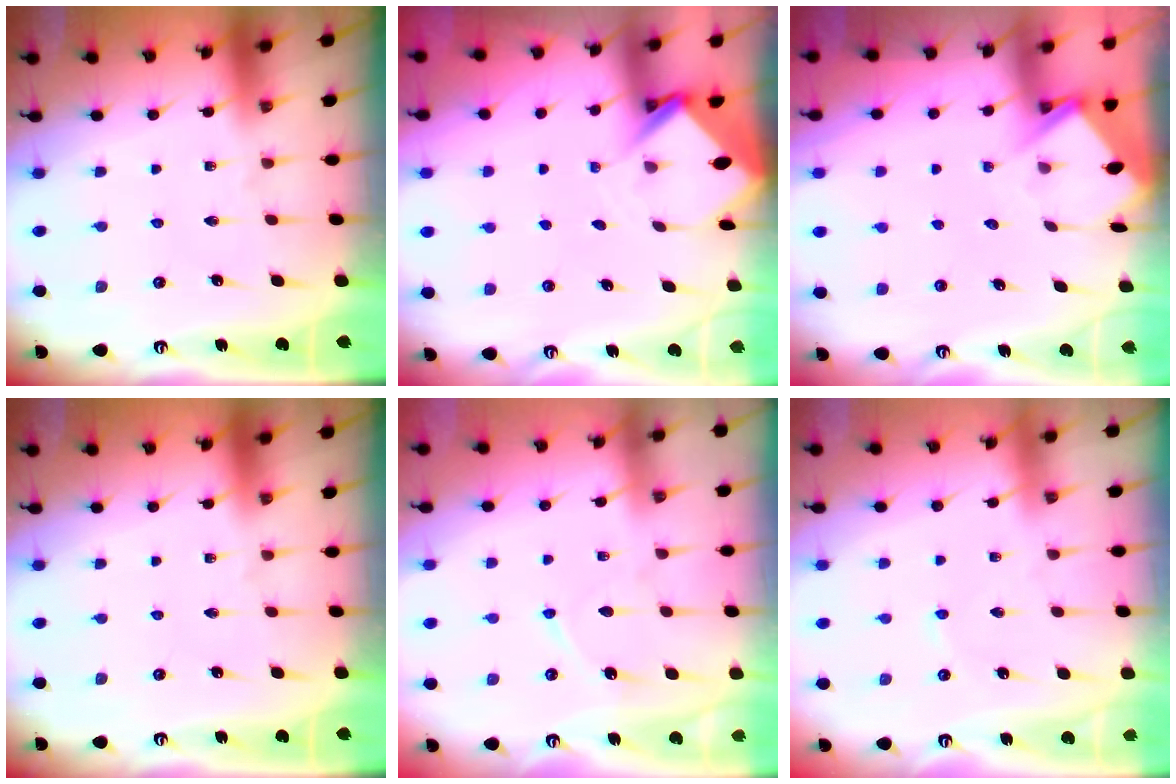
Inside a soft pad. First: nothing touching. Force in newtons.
{"total": 3.8, "press": 3.7, "slide": 0.3}
{"total": 4.0, "press": 3.9, "slide": 0.4}
{"total": 0.0}
{"total": 5.2, "press": 5.2, "slide": 0.7}
{"total": 1.5, "press": 1.4, "slide": 0.4}